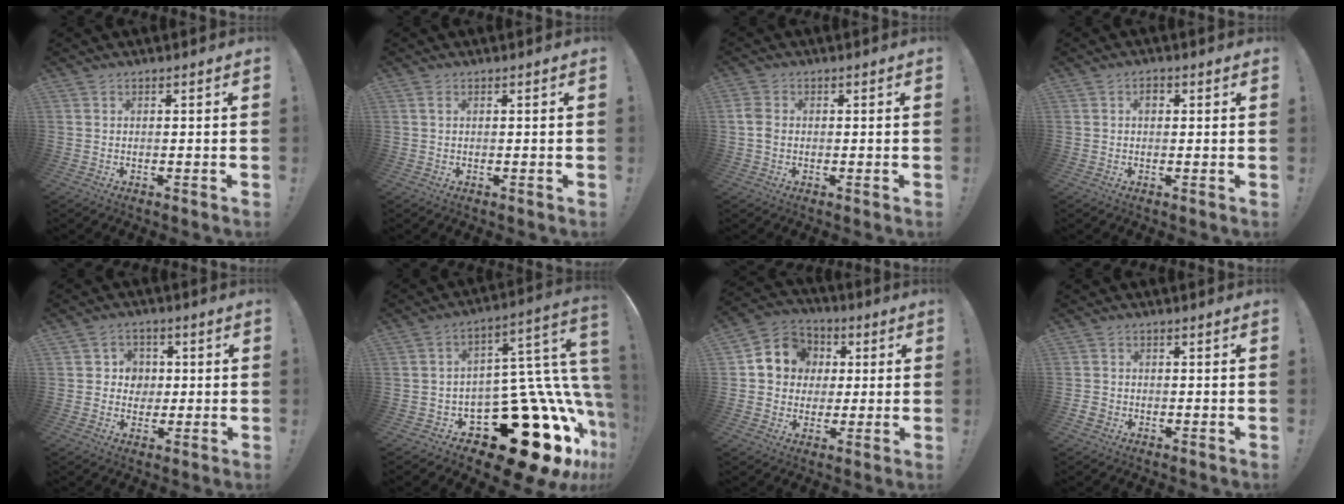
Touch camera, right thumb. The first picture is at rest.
{"total": 0.9, "force": [0.3, 0.2, 0.8], "torque": [-0.019, 0.002, 0.004]}
{"total": 4.1, "force": [-0.3, 3.3, 2.5], "torque": [-0.051, 0.003, -0.007]}
{"total": 1.8, "force": [0.4, 1.2, 1.3], "torque": [-0.016, 0.003, 0.004]}
{"total": 5.8, "force": [0.0, 5.7, 0.8], "torque": [-0.010, -0.001, 0.003]}
{"total": 29.8, "force": [-12.0, 15.5, 22.5], "torque": [-0.237, 0.034, -0.140]}
{"total": 10.9, "force": [2.1, 10.0, 3.9], "torque": [-0.047, 0.000, 0.045]}
{"total": 2.0, "force": [-0.8, 1.6, 0.8], "torque": [-0.011, 0.001, -0.013]}